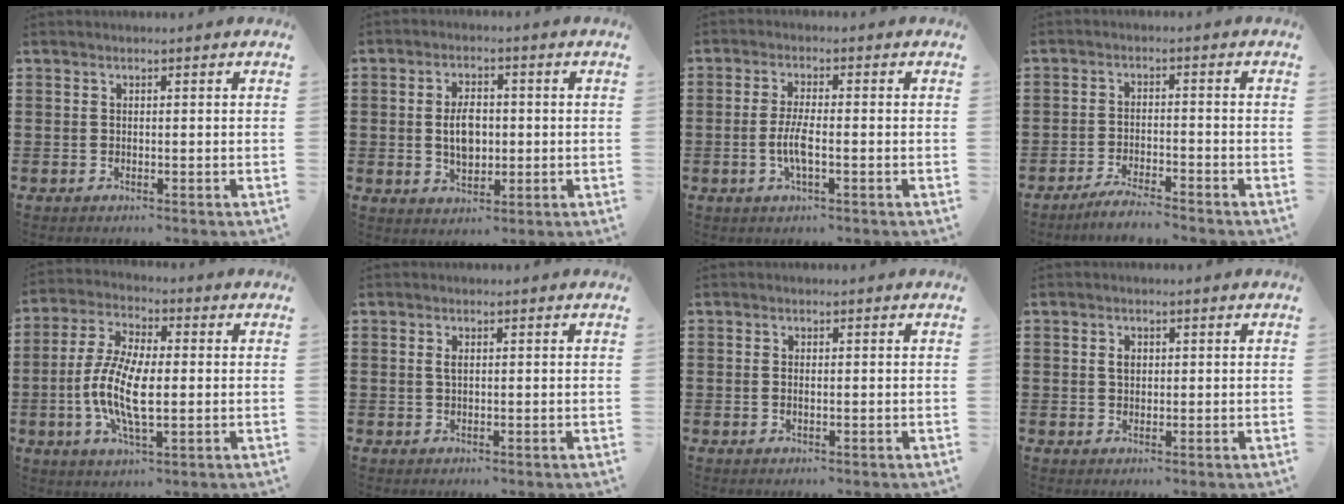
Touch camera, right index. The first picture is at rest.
{"total": 5.4, "force": [-0.1, 3.1, 4.4], "torque": [-0.071, 0.003, -0.006]}
{"total": 4.4, "force": [-1.0, 1.0, 4.2], "torque": [-0.094, -0.006, -0.026]}
{"total": 3.4, "force": [-3.3, -0.1, 1.0], "torque": [-0.019, 0.002, -0.066]}
{"total": 10.4, "force": [-1.5, 4.0, 9.5], "torque": [-0.210, -0.011, -0.032]}
{"total": 1.3, "force": [0.3, 0.5, 1.1], "torque": [-0.025, 0.004, 0.005]}
{"total": 0.7, "force": [-0.1, 0.2, 0.7], "torque": [-0.014, -0.001, -0.001]}
{"total": 1.7, "force": [0.4, 1.1, 1.2], "torque": [-0.025, 0.007, 0.007]}